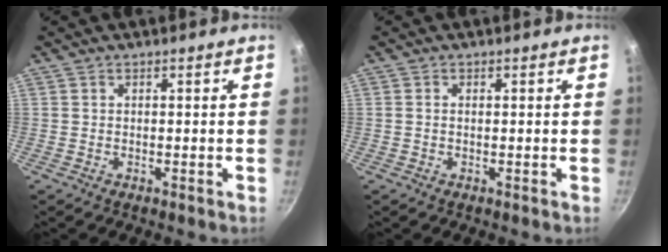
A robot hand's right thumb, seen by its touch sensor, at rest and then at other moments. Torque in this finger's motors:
{"motor_torque": [-0.11, -0.28, -0.42, -0.08, 0.04]}